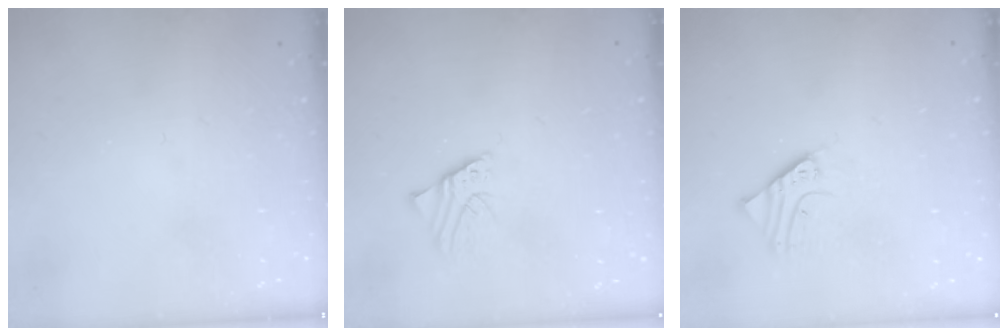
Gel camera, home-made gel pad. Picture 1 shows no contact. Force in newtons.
{"total": 2.2, "press": 2.2, "slide": 0.3}
{"total": 2.8, "press": 2.8, "slide": 0.2}